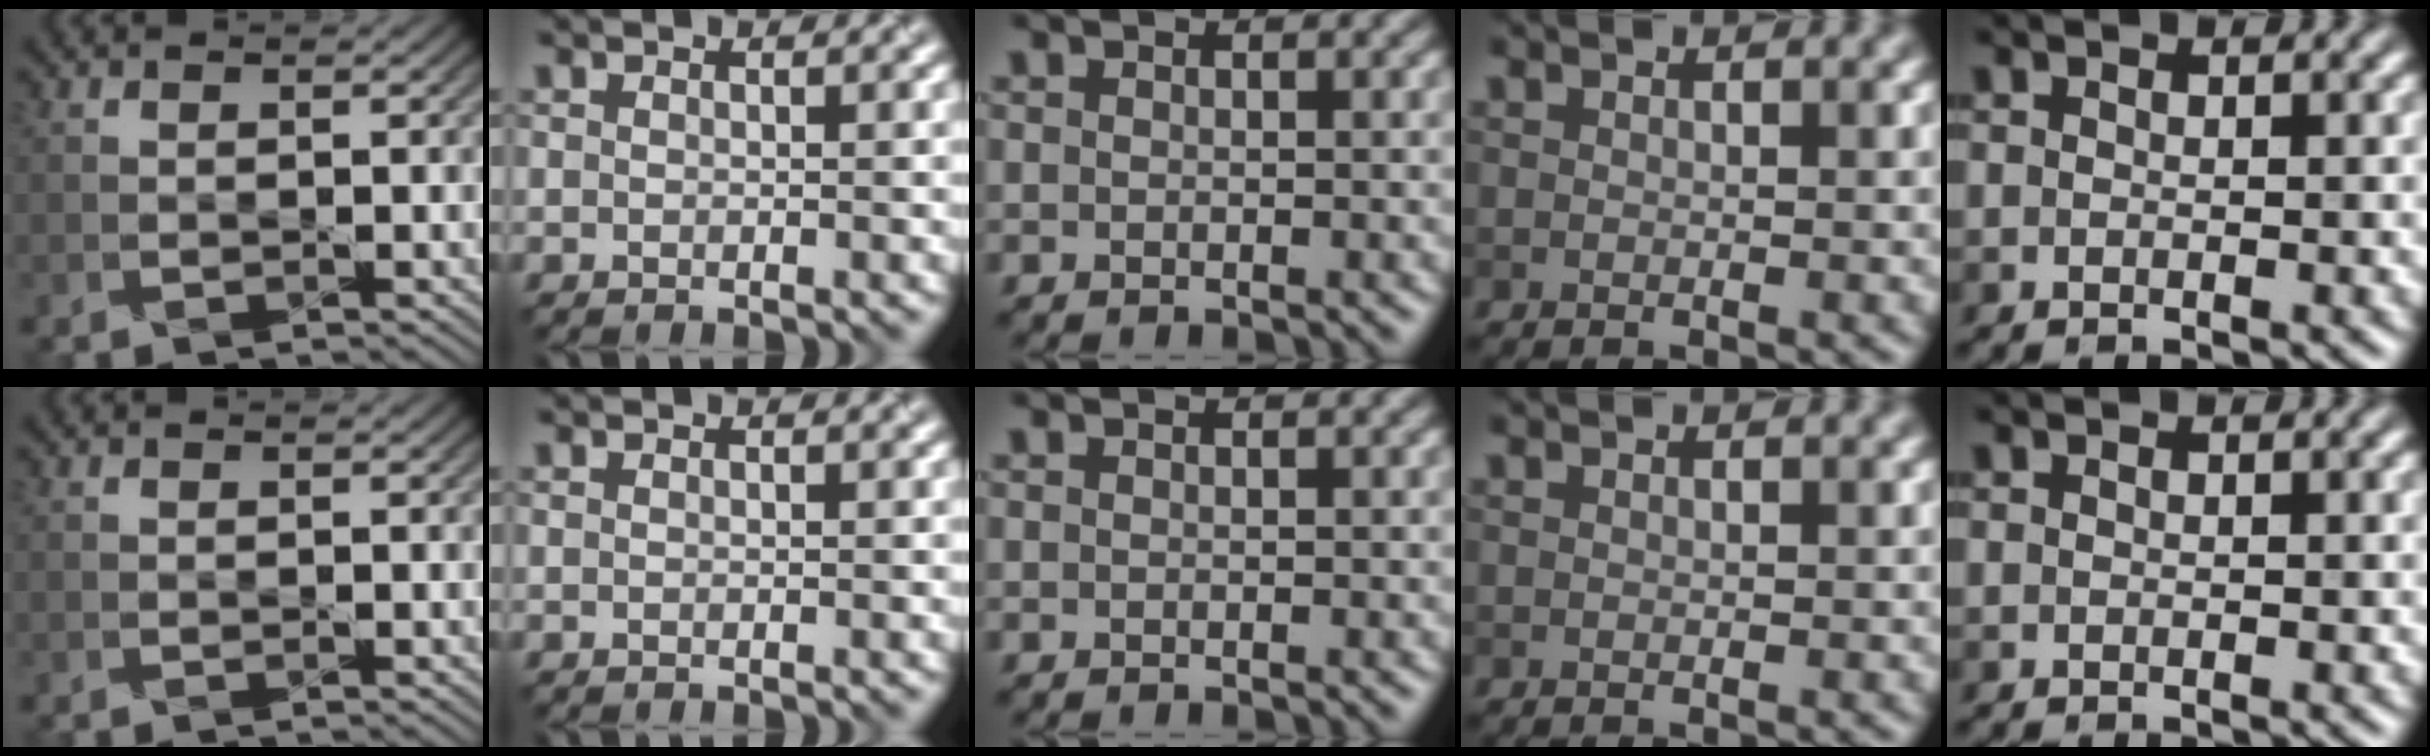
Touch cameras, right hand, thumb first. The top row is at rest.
{}